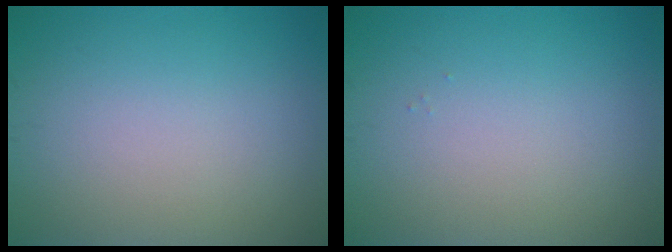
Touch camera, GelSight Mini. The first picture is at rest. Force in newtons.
{"total": 0.0}